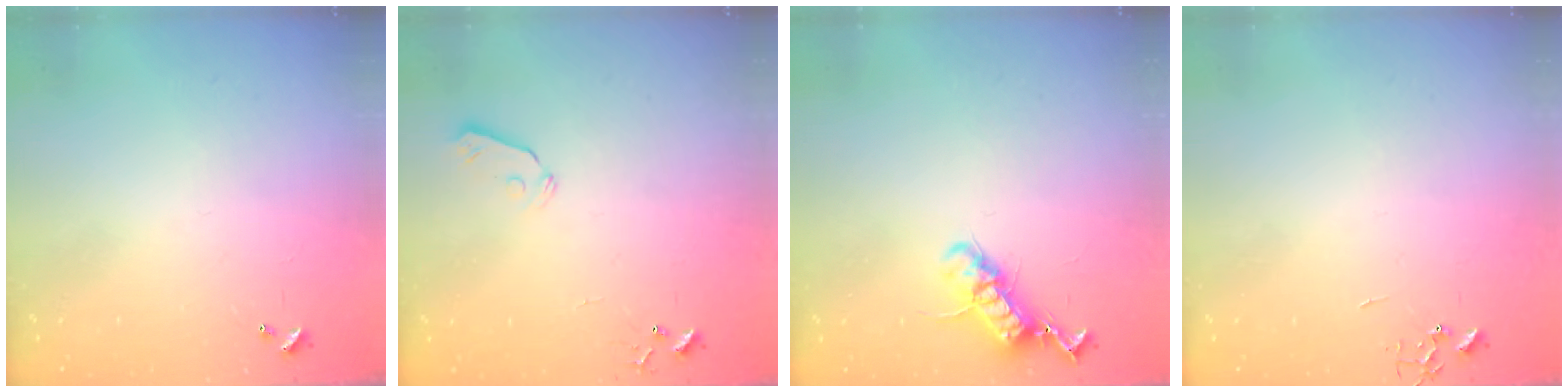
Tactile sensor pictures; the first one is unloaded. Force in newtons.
{"total": 4.3, "press": 4.3, "slide": 0.7}
{"total": 12.5, "press": 12.5, "slide": 0.4}
{"total": 0.0}